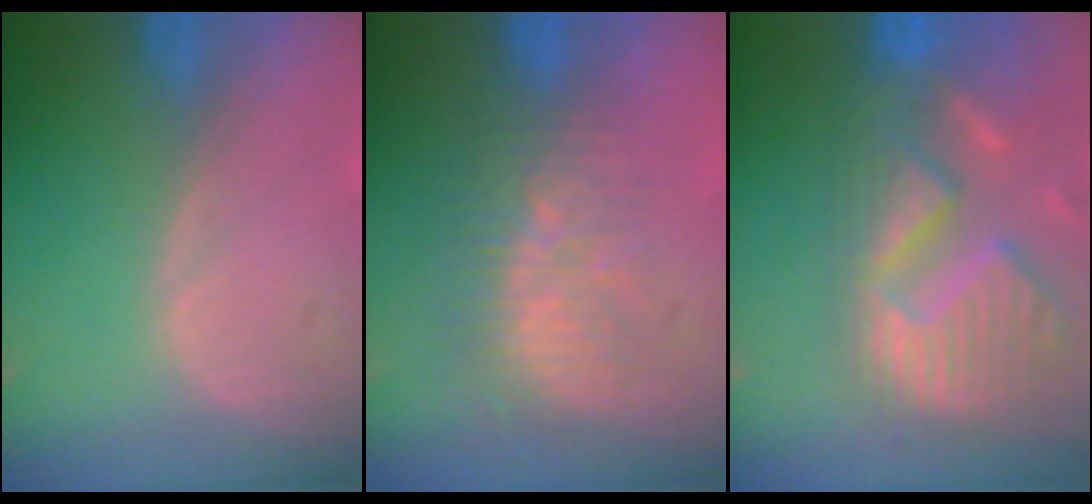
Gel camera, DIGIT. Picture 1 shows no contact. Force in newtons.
{"total": 8.8, "press": 7.5, "slide": 4.7}
{"total": 14.0, "press": 11.6, "slide": 7.7}